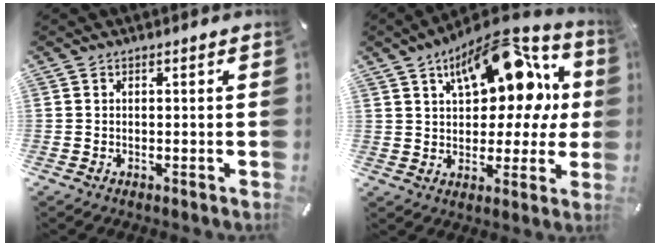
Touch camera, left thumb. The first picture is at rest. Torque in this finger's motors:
{"motor_torque": [2.50, 2.51, 2.30, -0.47, 0.20]}